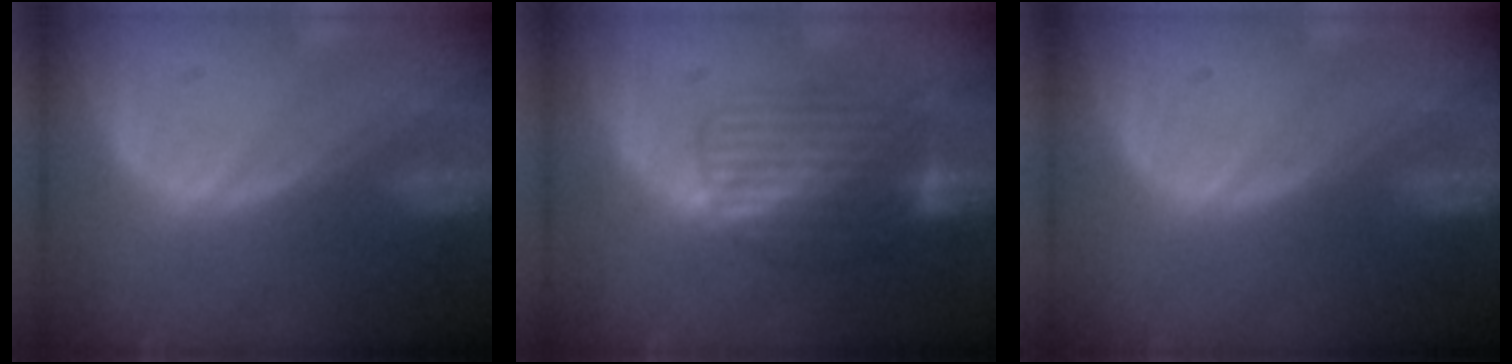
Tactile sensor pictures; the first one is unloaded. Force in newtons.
{"total": 8.4, "press": 7.1, "slide": 4.5}
{"total": 0.0}